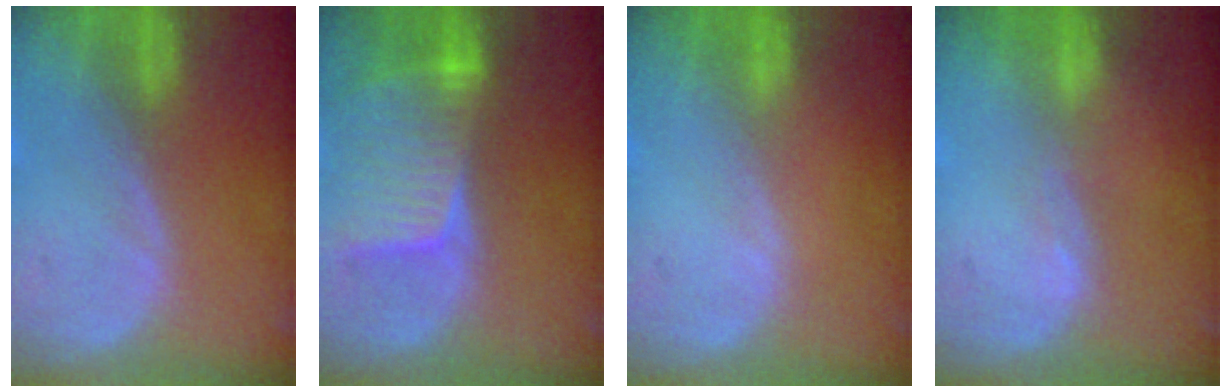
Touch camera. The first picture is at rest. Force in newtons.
{"total": 8.4, "press": 7.6, "slide": 3.4}
{"total": 0.0}
{"total": 1.0, "press": 0.7, "slide": 0.7}